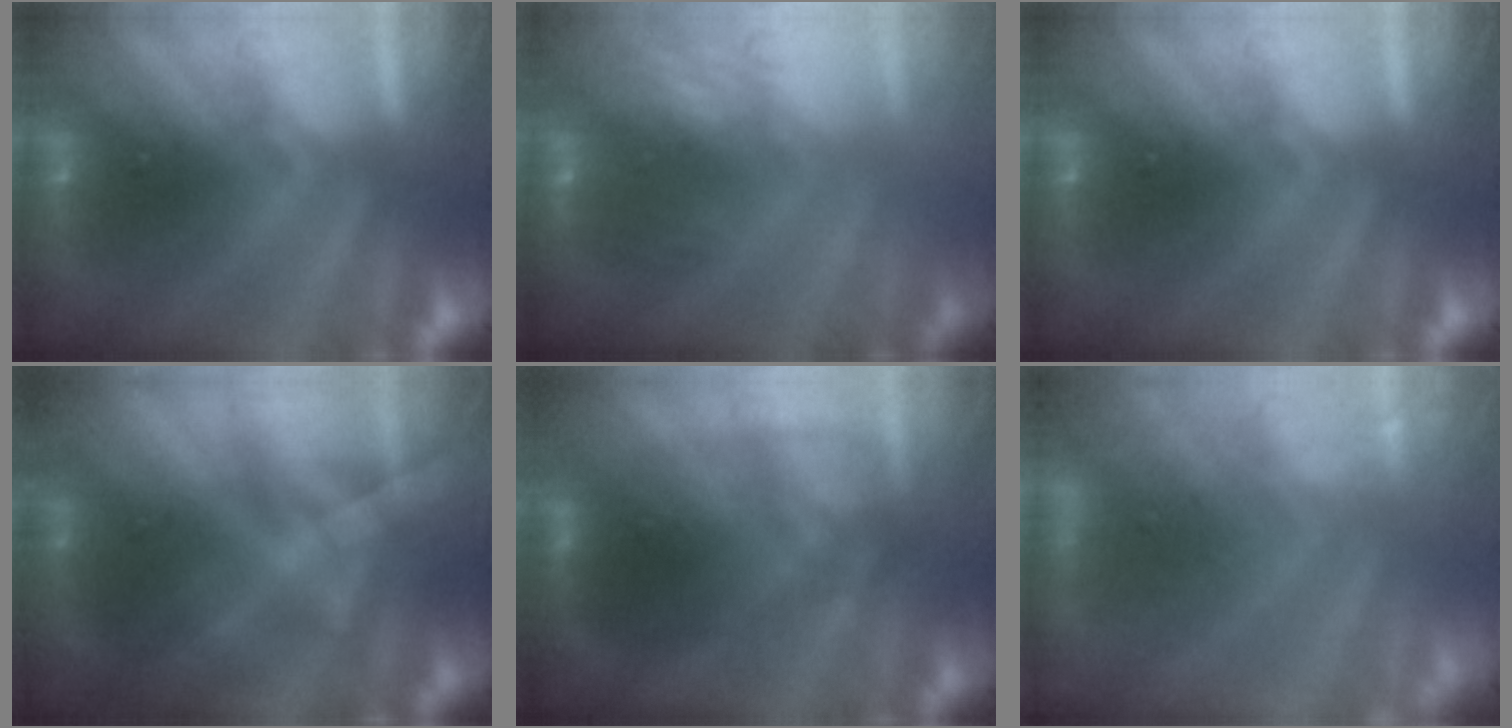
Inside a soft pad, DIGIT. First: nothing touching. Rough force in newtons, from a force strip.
{"total": 3.1}
{"total": 0.0}
{"total": 4.6}
{"total": 3.3}
{"total": 9.6}